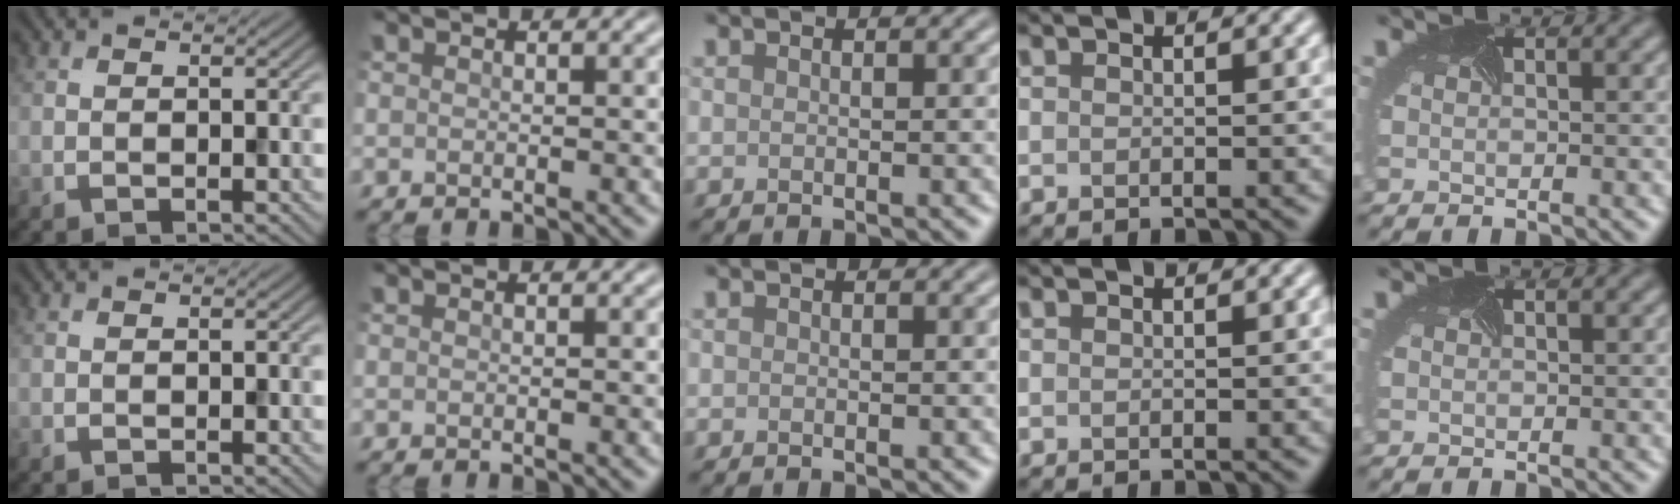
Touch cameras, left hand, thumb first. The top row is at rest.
{}